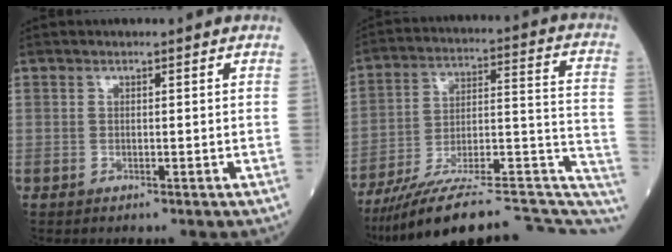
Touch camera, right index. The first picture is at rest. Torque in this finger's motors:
{"motor_torque": [-0.30, -1.84, 0.87, 0.21]}